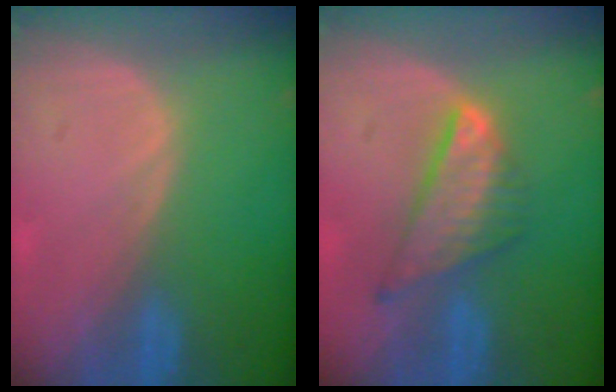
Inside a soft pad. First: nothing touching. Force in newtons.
{"total": 7.9, "press": 6.7, "slide": 4.3}